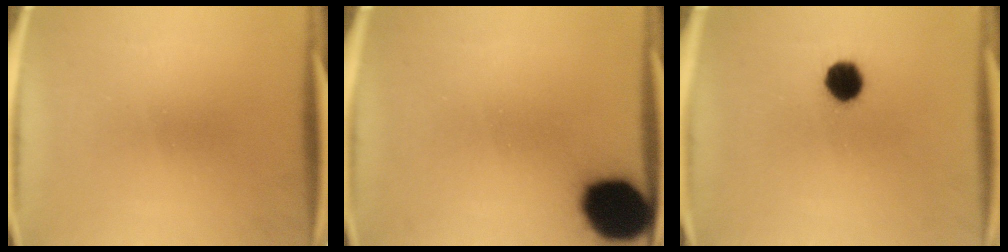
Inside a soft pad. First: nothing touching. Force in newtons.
{"total": 16.8}
{"total": 6.9}